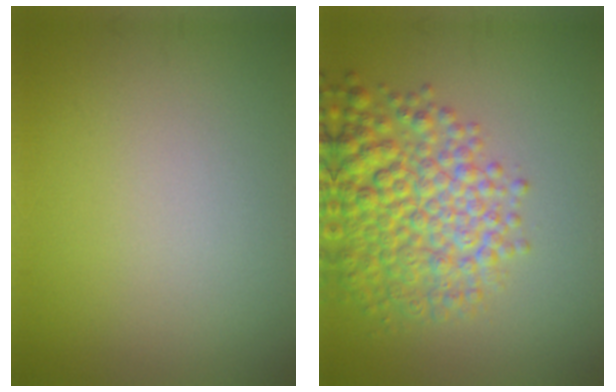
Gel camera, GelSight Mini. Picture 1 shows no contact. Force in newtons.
{"total": 7.5, "press": 7.5, "slide": 0.2}